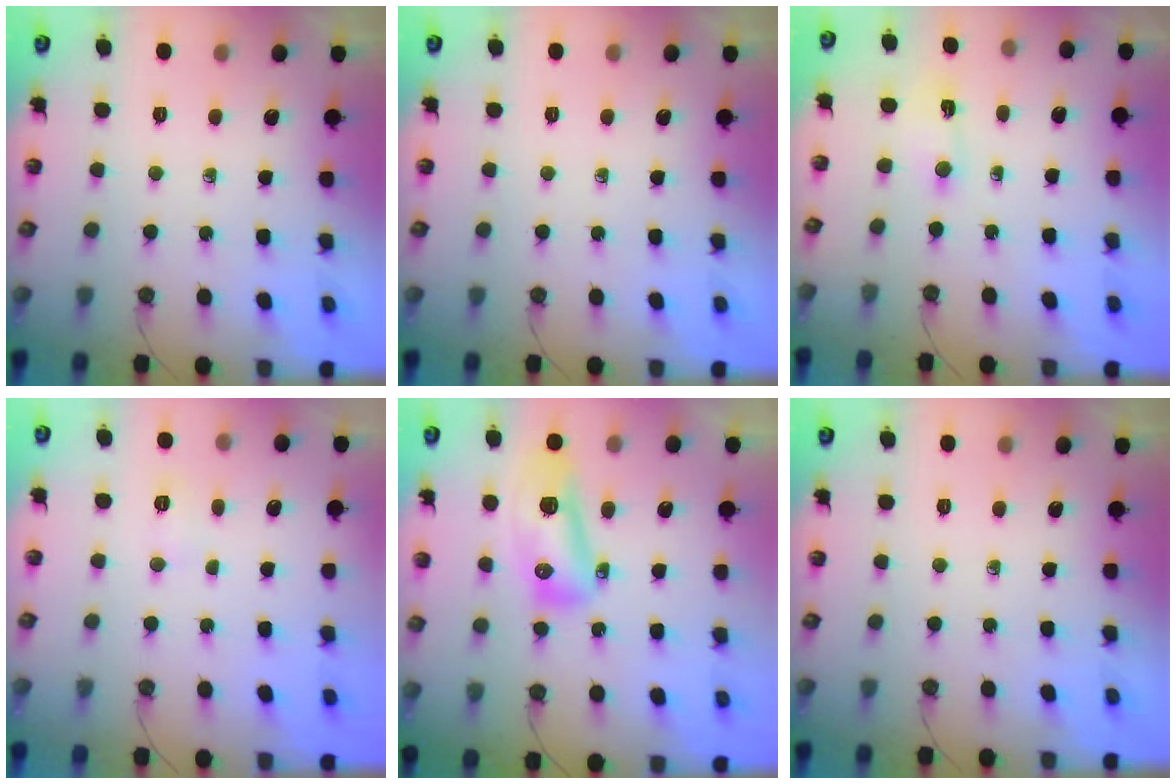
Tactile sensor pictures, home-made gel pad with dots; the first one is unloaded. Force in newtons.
{"total": 0.0}
{"total": 2.8, "press": 1.9, "slide": 2.1}
{"total": 4.8, "press": 4.7, "slide": 1.1}
{"total": 12.3, "press": 12.2, "slide": 1.7}
{"total": 0.0}